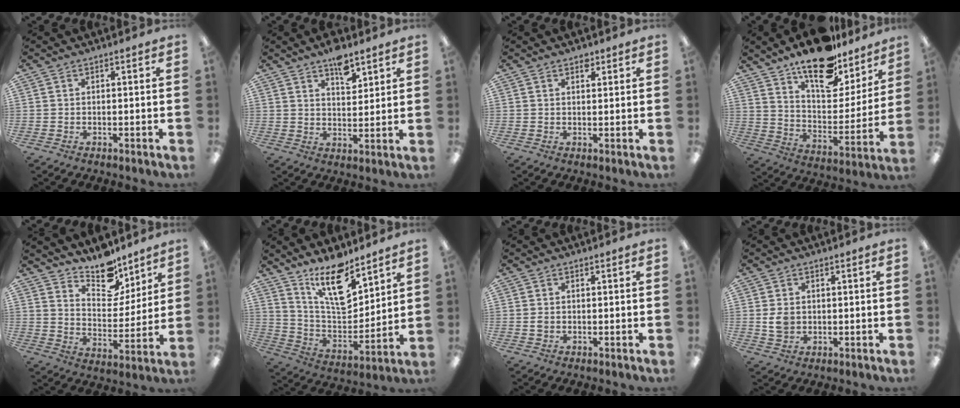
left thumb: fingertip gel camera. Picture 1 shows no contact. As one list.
[{"total": 7.2, "force": [5.2, 3.4, 3.6], "torque": [-0.037, -0.033, 0.086]}, {"total": 1.8, "force": [1.3, 1.0, 0.6], "torque": [0.003, -0.006, 0.022]}, {"total": 19.3, "force": [14.9, 8.0, 9.3], "torque": [-0.142, -0.106, 0.257]}, {"total": 11.7, "force": [10.1, 5.0, 3.3], "torque": [-0.050, -0.079, 0.187]}, {"total": 16.2, "force": [11.8, 5.9, 9.4], "torque": [-0.166, -0.071, 0.206]}, {"total": 0.9, "force": [0.0, 0.8, 0.5], "torque": [-0.010, 0.004, -0.001]}, {"total": 3.8, "force": [0.4, 3.0, 2.3], "torque": [-0.035, 0.002, 0.007]}]